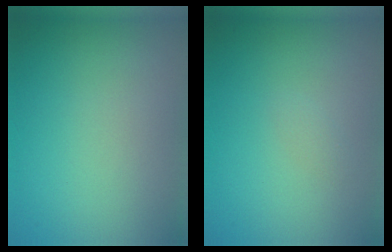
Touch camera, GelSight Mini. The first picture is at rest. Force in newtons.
{"total": 0.6, "press": 0.6, "slide": 0.0}